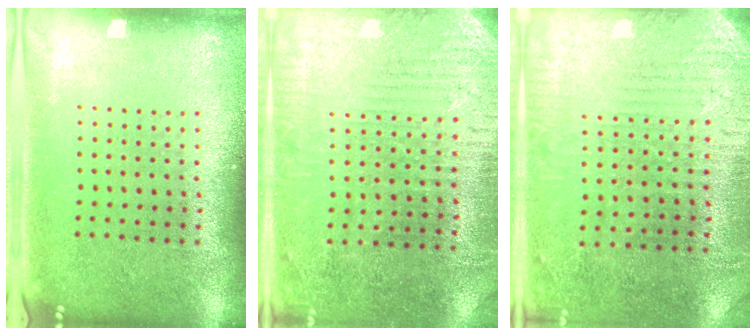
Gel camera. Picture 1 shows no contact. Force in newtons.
{"total": 2.9, "press": 2.8, "slide": 0.6}
{"total": 3.0, "press": 2.8, "slide": 1.1}